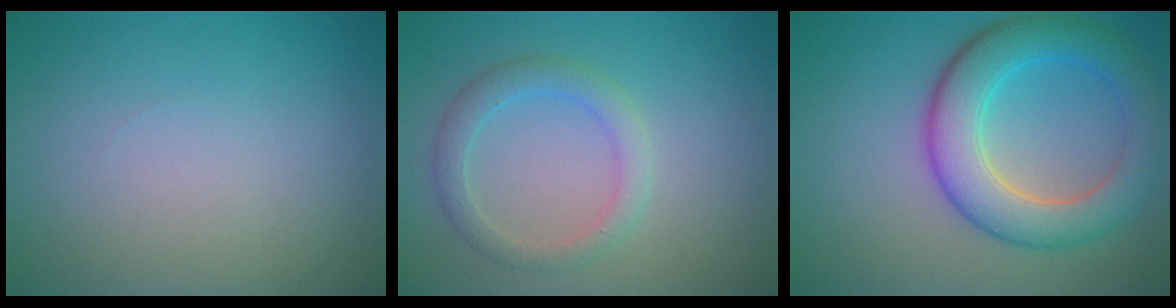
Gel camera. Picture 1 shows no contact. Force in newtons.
{"total": 2.6, "press": 2.6, "slide": 0.2}
{"total": 7.0, "press": 6.9, "slide": 0.4}